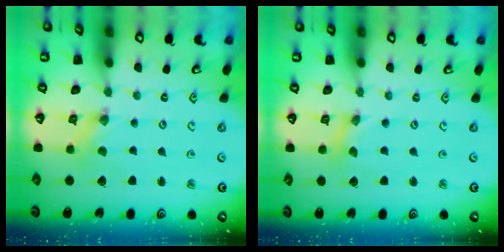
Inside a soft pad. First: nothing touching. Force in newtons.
{"total": 0.0}